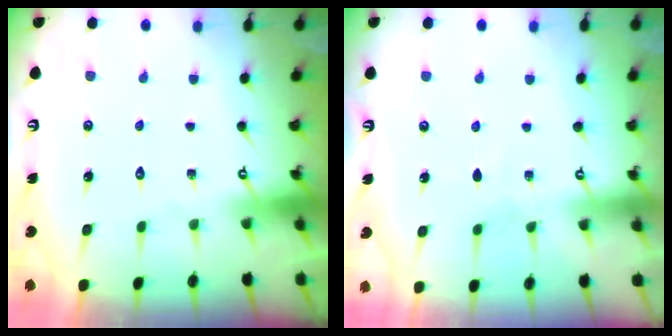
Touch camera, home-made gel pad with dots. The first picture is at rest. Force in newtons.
{"total": 2.7, "press": 2.7, "slide": 0.3}